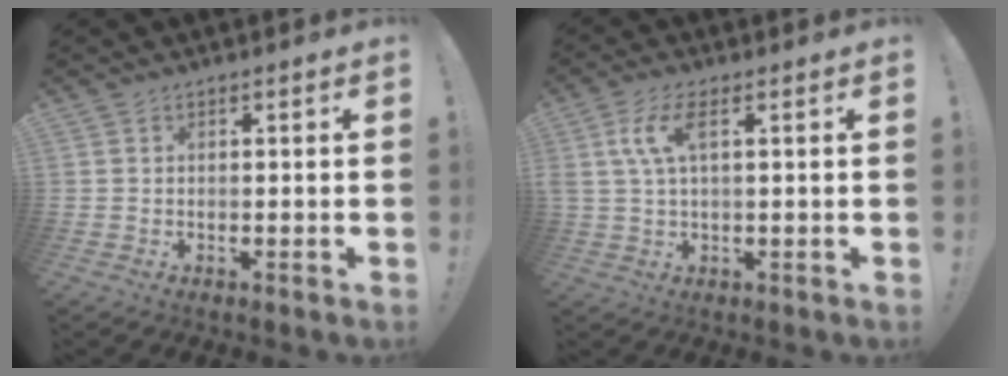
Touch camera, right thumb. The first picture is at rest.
{"total": 7.4, "force": [2.2, 2.7, 6.5], "torque": [-0.130, 0.003, 0.040]}